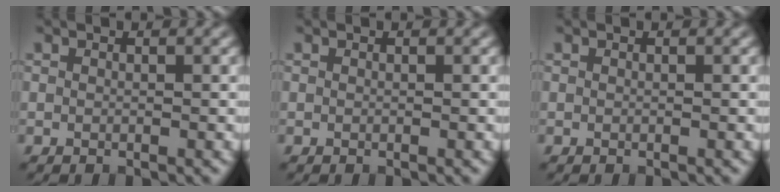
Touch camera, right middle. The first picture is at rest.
{"total": 0.0}
{"total": 0.0}